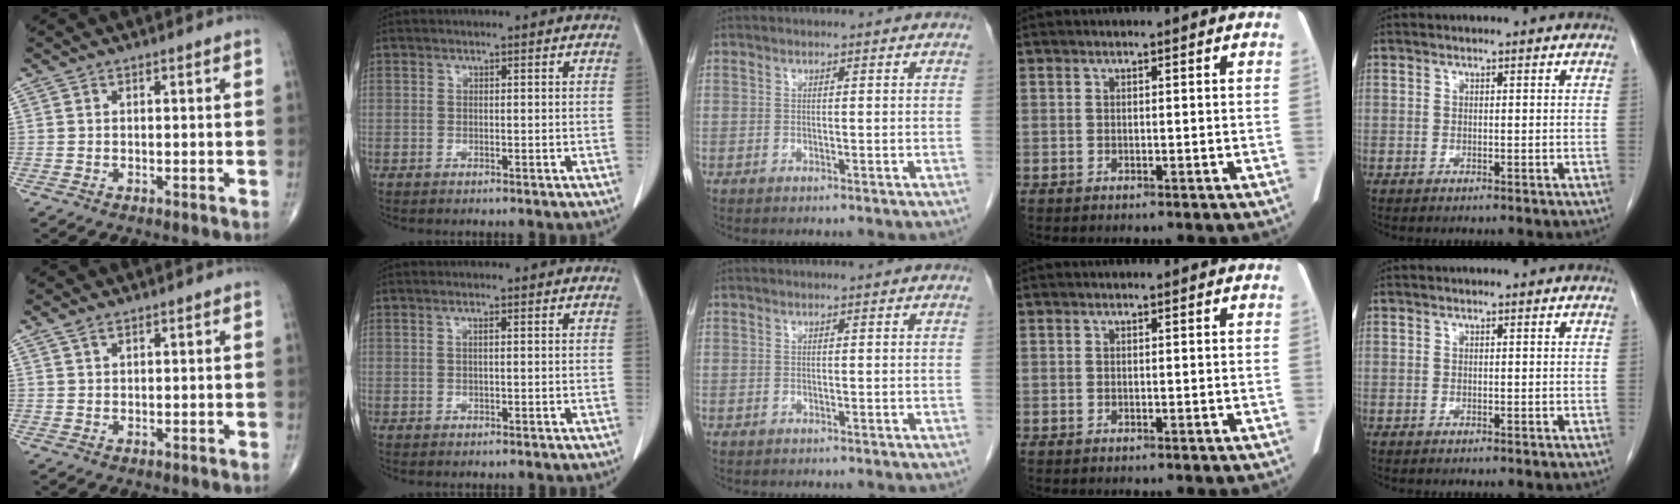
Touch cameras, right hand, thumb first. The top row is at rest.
{"thumb": {"total": 1.6, "force": [1.2, 0.7, 0.8], "torque": [-0.015, 0.005, 0.023]}, "index": {"total": 0.9, "force": [0.2, 0.1, 0.9], "torque": [-0.017, 0.002, 0.003]}}